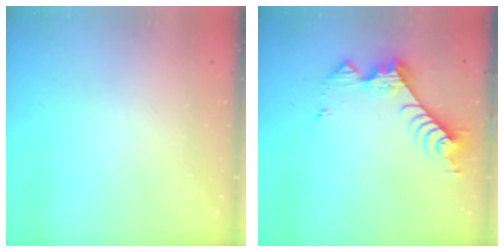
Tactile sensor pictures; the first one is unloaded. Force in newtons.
{"total": 10.0, "press": 9.9, "slide": 0.5}